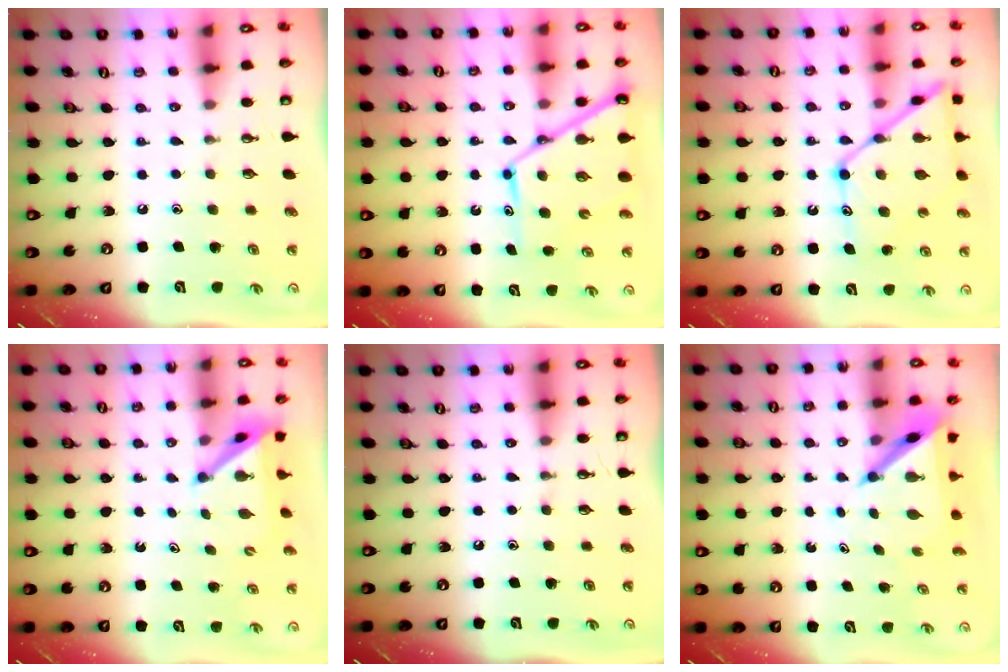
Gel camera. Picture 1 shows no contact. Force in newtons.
{"total": 14.3, "press": 14.2, "slide": 1.4}
{"total": 16.3, "press": 16.2, "slide": 1.5}
{"total": 4.3, "press": 4.3, "slide": 0.4}
{"total": 0.0}
{"total": 5.8, "press": 5.8, "slide": 0.5}